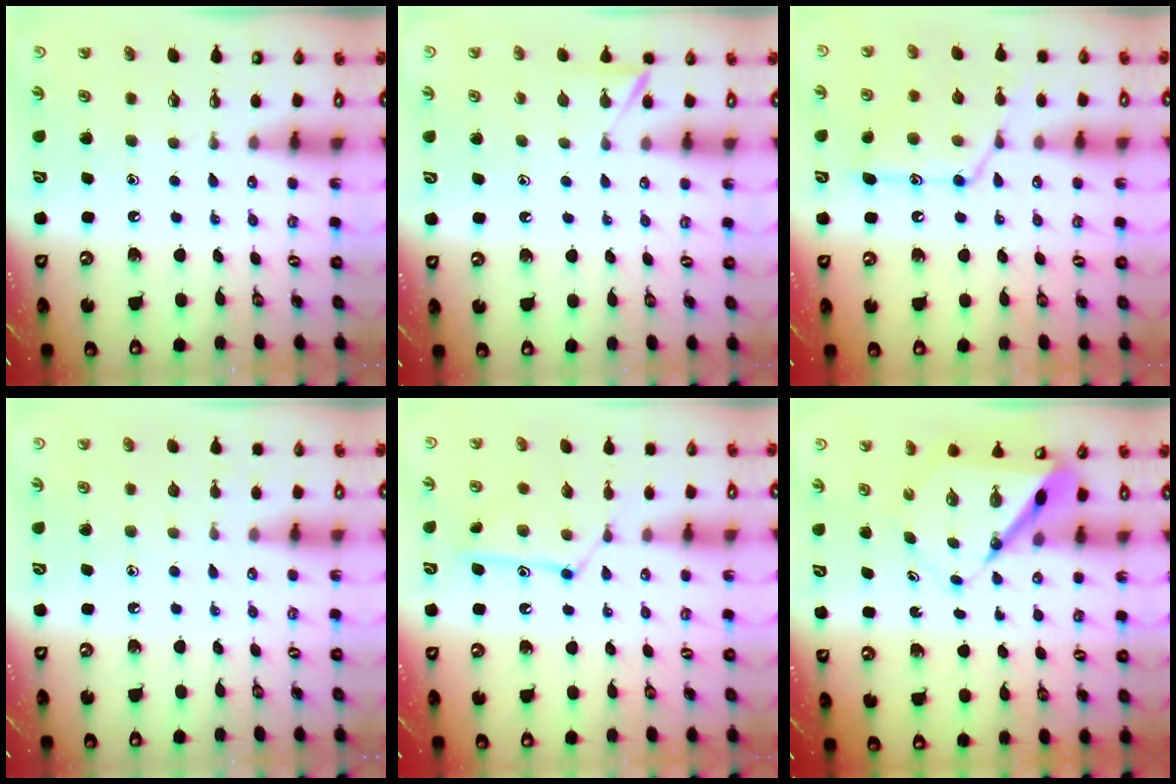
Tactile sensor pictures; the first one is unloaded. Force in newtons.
{"total": 5.3, "press": 5.2, "slide": 0.6}
{"total": 16.5, "press": 16.5, "slide": 1.3}
{"total": 4.3, "press": 4.2, "slide": 0.4}
{"total": 11.8, "press": 11.8, "slide": 0.2}
{"total": 7.8, "press": 7.7, "slide": 0.8}